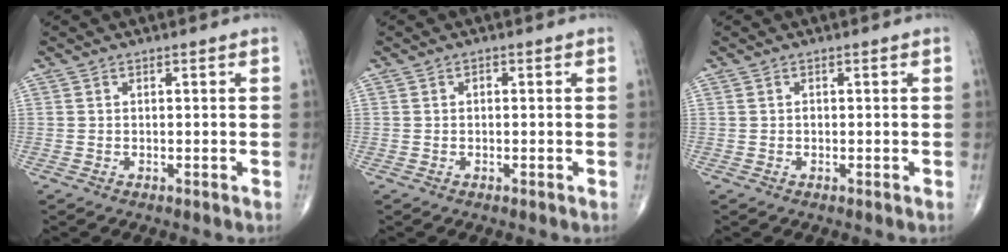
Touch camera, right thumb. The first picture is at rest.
{"total": 0.7, "force": [0.0, 0.4, 0.5], "torque": [-0.008, 0.001, 0.000]}
{"total": 0.5, "force": [0.0, 0.4, 0.3], "torque": [-0.010, 0.001, 0.002]}